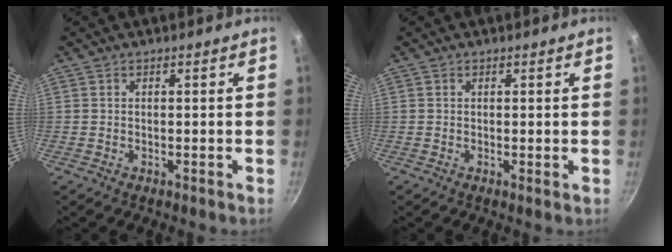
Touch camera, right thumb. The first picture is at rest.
{"total": 0.5, "force": [0.2, 0.1, 0.5], "torque": [-0.008, -0.002, 0.002]}